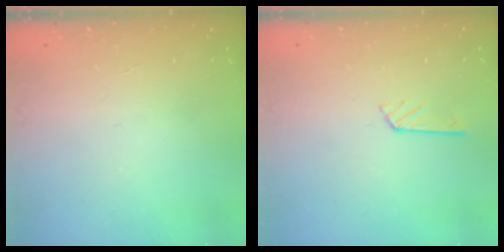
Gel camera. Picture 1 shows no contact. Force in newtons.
{"total": 4.6, "press": 4.5, "slide": 0.4}